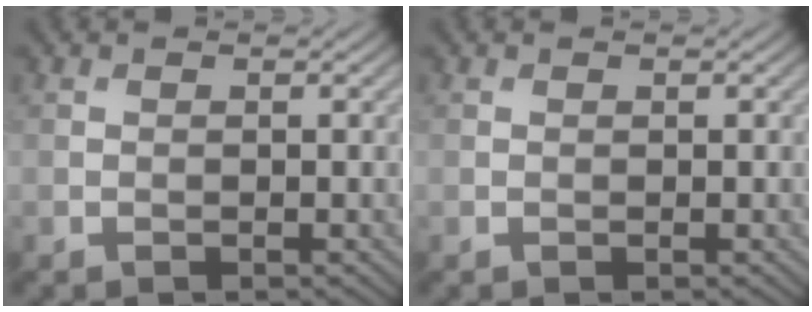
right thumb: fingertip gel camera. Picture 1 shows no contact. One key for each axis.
{"total": 0.0}